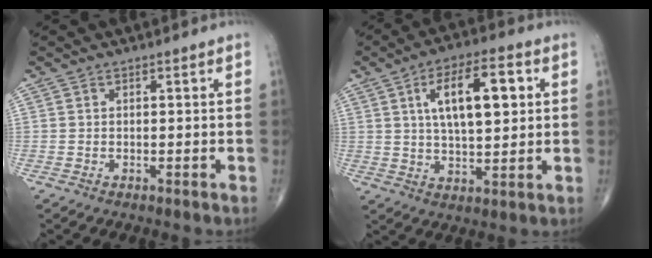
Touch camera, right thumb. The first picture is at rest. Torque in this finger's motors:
{"motor_torque": [-0.26, 0.72, 0.48, 0.19, 0.13]}